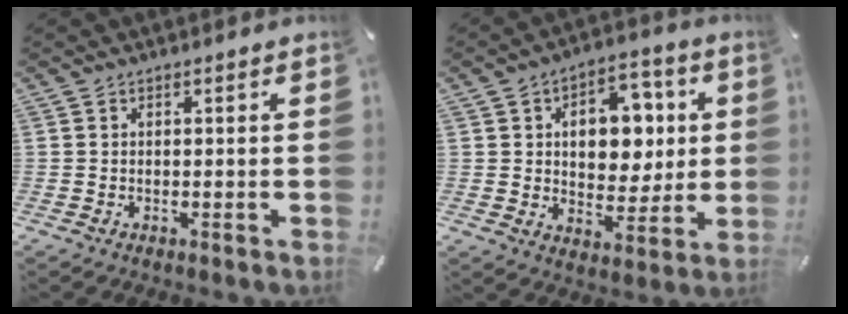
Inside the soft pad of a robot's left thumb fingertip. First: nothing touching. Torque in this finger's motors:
{"motor_torque": [2.35, 2.36, 1.38, -0.20, 0.16]}